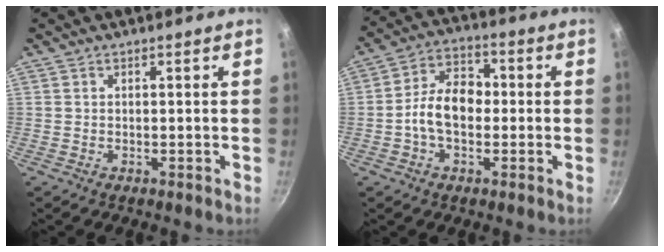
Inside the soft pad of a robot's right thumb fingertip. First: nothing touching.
{"total": 9.9, "force": [-1.0, 6.5, 7.4], "torque": [-0.121, 0.031, -0.029]}